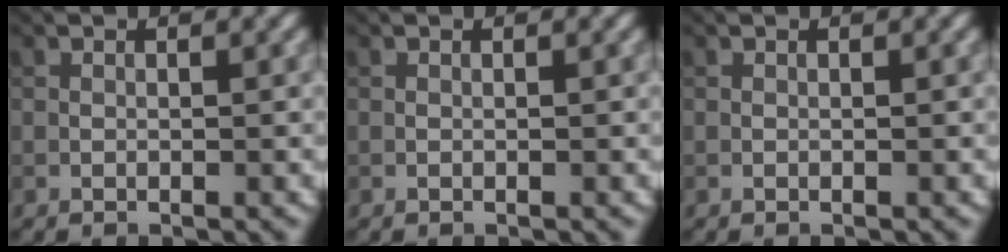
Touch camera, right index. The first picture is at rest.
{"total": 0.0}
{"total": 0.0}